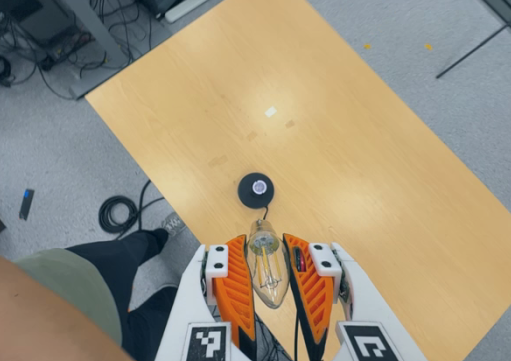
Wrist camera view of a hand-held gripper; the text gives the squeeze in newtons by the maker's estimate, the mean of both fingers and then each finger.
{"total": 20.0, "left": 22.0, "right": 17.9}